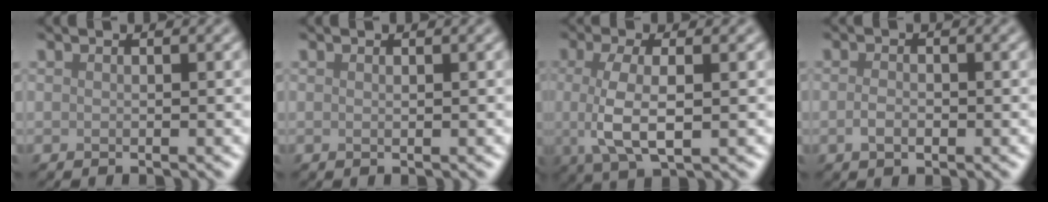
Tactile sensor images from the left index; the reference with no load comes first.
{"total": 0.0}
{"total": 4.8, "force": [0.0, 1.7, 4.6], "torque": [-0.098, -0.002, -0.003]}
{"total": 1.5, "force": [-0.3, 0.9, 1.1], "torque": [-0.024, 0.001, -0.009]}